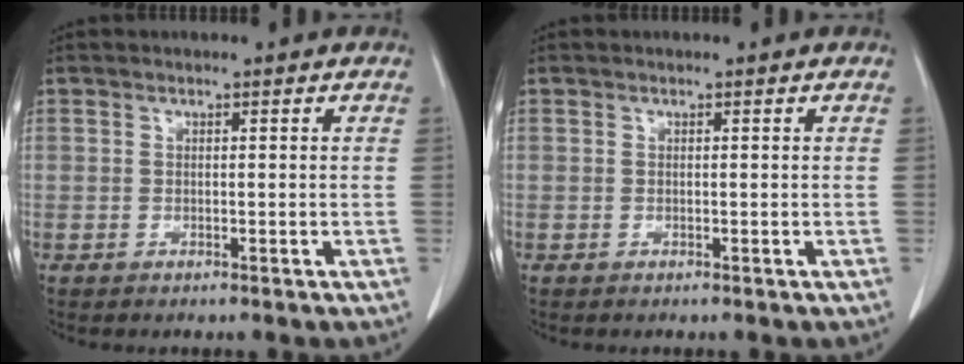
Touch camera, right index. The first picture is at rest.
{"total": 0.0}